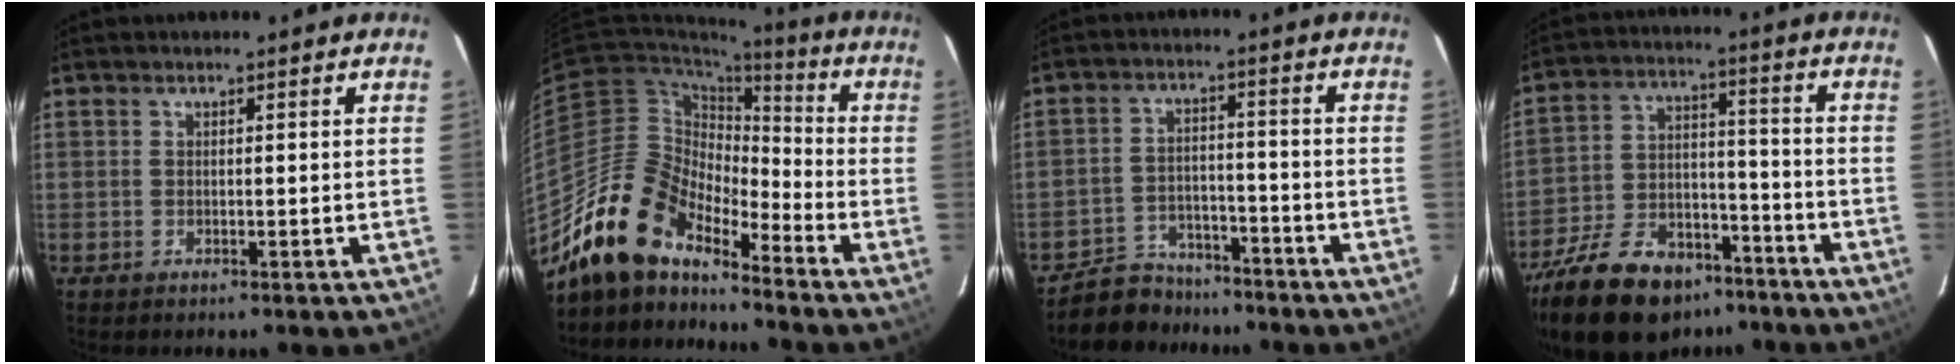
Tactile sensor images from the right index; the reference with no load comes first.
{"total": 15.6, "force": [-13.1, 6.1, 5.8], "torque": [-0.112, 0.013, -0.253]}
{"total": 9.3, "force": [-8.0, 4.4, 1.4], "torque": [-0.053, 0.013, -0.121]}
{"total": 24.1, "force": [-17.2, 12.1, 11.7], "torque": [-0.260, 0.006, -0.270]}